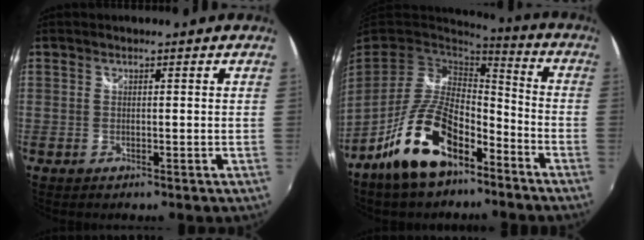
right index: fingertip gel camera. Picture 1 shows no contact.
{"total": 17.0, "force": [-10.2, 7.8, 11.2], "torque": [-0.222, -0.002, -0.179]}